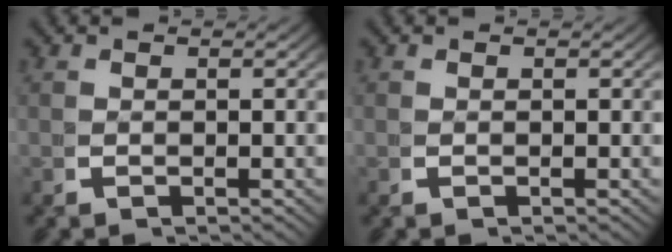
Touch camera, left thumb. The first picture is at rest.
{"total": 0.0}